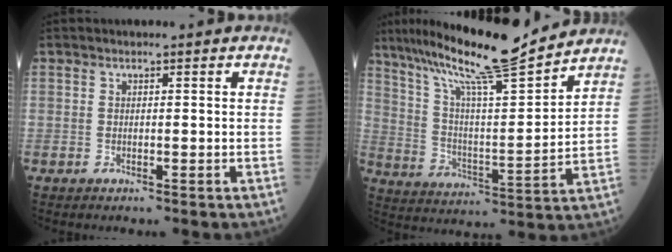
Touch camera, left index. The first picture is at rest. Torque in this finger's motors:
{"motor_torque": [1.06, -1.07, 0.53, 0.16]}